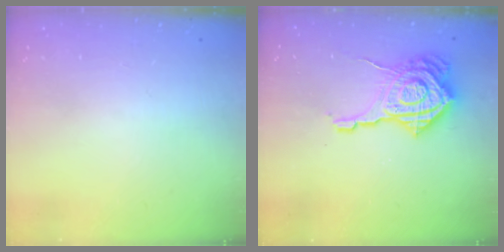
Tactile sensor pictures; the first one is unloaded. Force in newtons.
{"total": 18.1, "press": 18.0, "slide": 1.6}